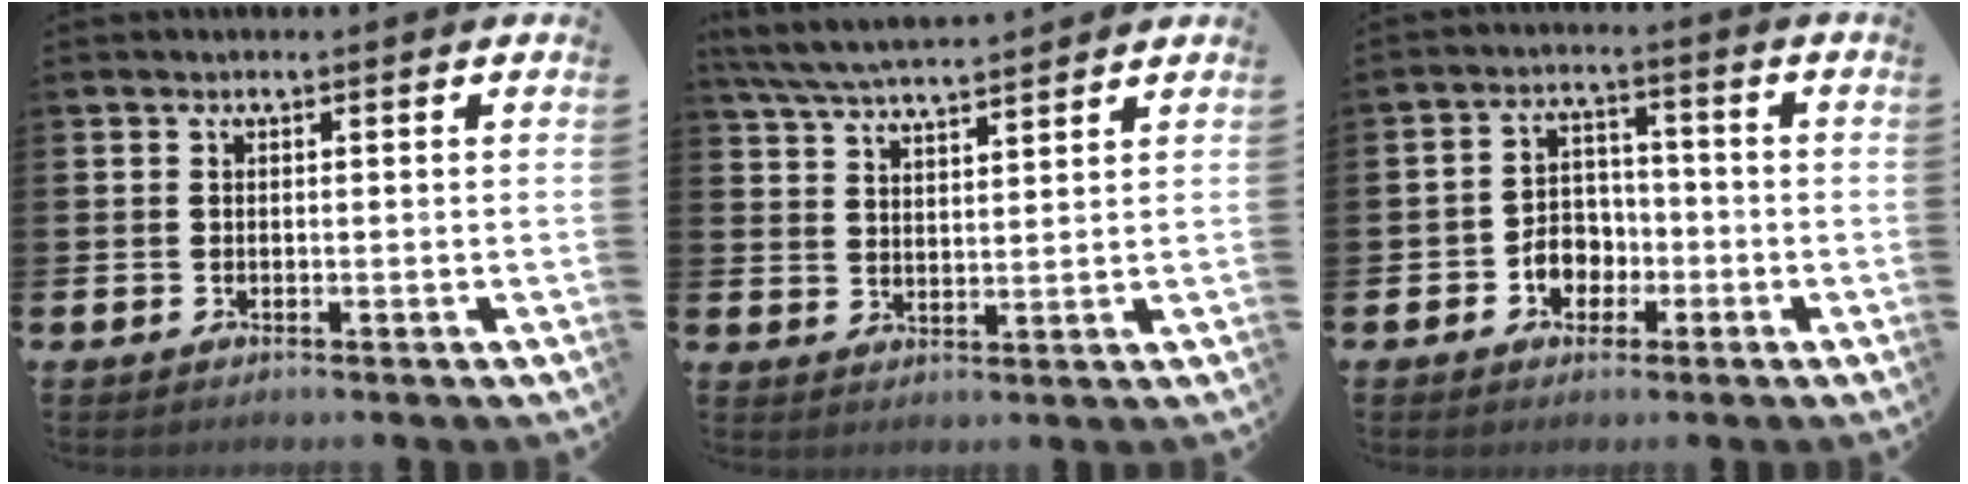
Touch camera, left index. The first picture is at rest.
{"total": 5.9, "force": [5.7, 0.3, 1.3], "torque": [-0.047, -0.028, 0.103]}
{"total": 4.4, "force": [-1.6, 3.8, 1.5], "torque": [-0.025, 0.002, -0.038]}